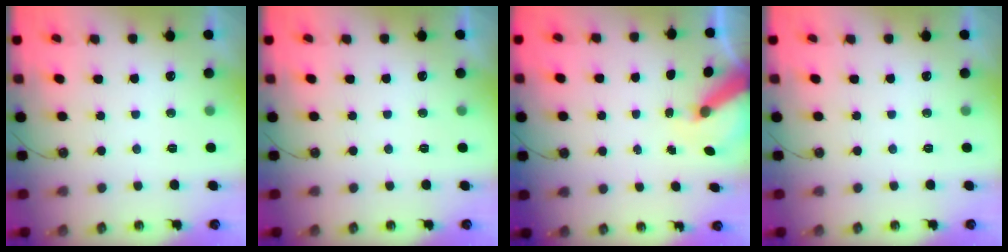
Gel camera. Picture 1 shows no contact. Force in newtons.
{"total": 0.0}
{"total": 6.8, "press": 6.7, "slide": 0.7}
{"total": 0.0}